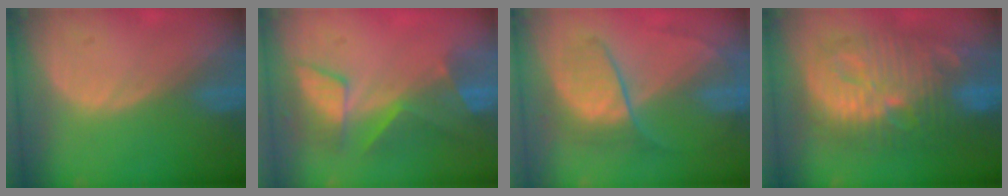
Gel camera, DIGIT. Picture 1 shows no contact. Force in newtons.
{"total": 8.5, "press": 7.3, "slide": 4.3}
{"total": 6.3, "press": 6.3, "slide": 0.6}
{"total": 13.7, "press": 13.7, "slide": 1.1}